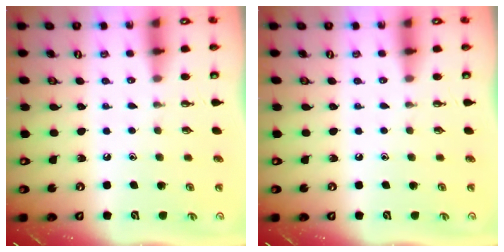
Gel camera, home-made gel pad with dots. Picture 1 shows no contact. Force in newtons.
{"total": 0.0}